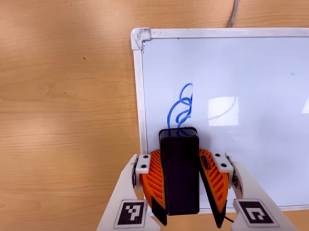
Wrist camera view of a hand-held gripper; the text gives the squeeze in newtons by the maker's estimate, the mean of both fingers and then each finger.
{"total": 15.2, "left": 17.6, "right": 12.9}